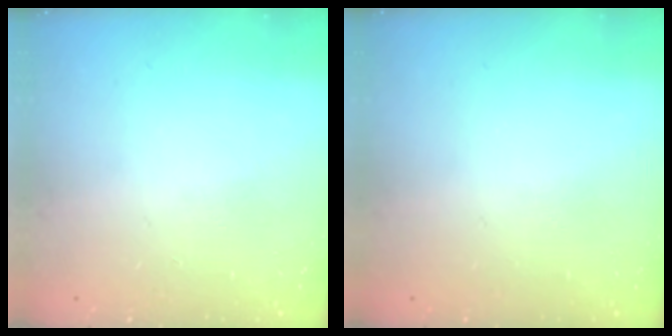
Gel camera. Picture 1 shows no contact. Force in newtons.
{"total": 0.0}